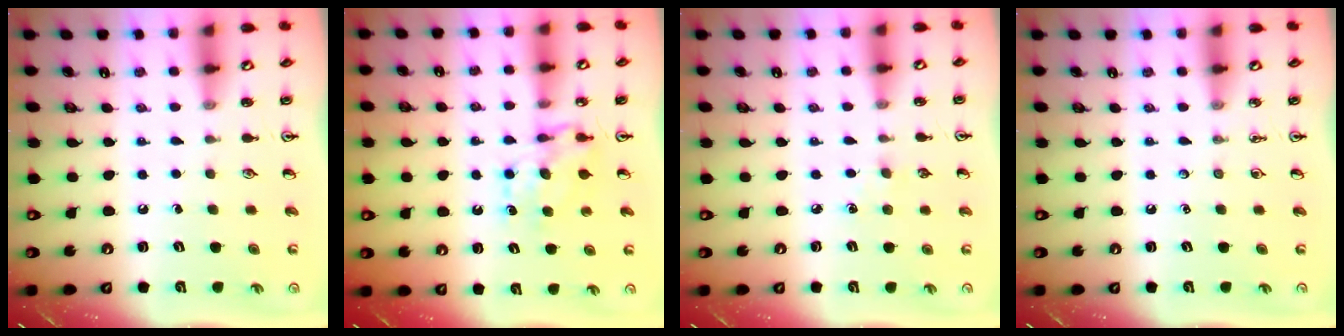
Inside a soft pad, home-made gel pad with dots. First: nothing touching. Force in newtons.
{"total": 7.0, "press": 7.0, "slide": 0.5}
{"total": 2.8, "press": 2.8, "slide": 0.4}
{"total": 0.0}